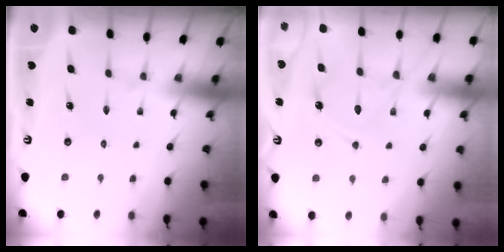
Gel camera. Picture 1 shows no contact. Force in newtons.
{"total": 11.8, "press": 11.7, "slide": 1.2}